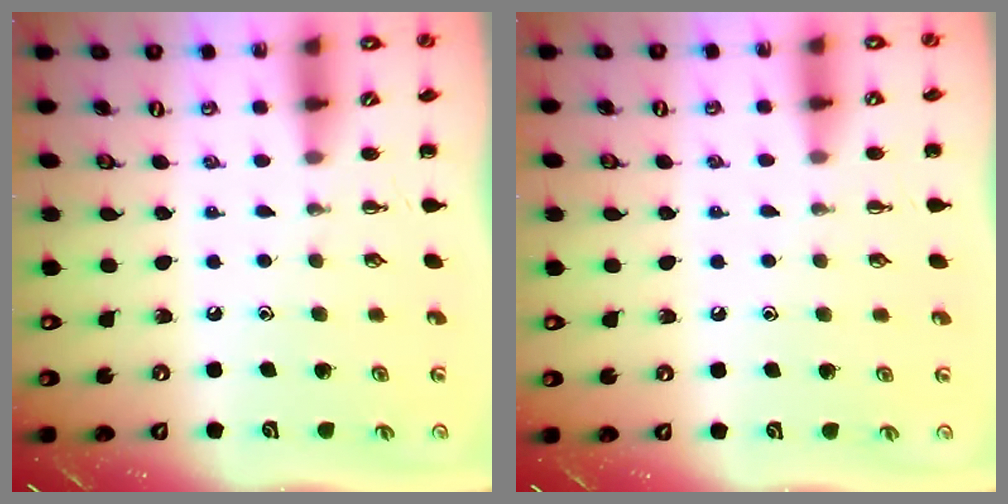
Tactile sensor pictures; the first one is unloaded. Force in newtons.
{"total": 3.9, "press": 3.6, "slide": 1.4}